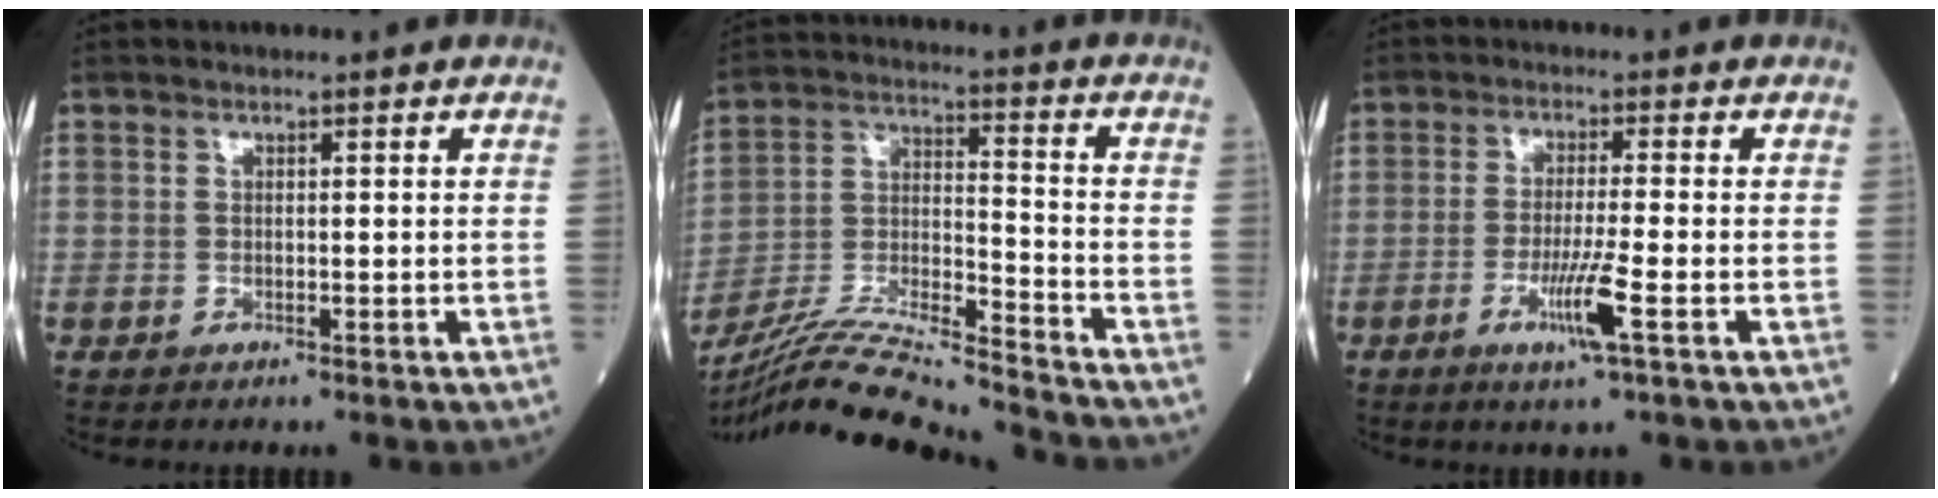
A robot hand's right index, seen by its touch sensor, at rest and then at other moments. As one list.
[{"total": 19.0, "force": [-17.4, -0.3, 7.6], "torque": [-0.160, -0.018, -0.308]}, {"total": 5.8, "force": [-2.3, -0.5, 5.3], "torque": [-0.101, -0.013, -0.041]}]